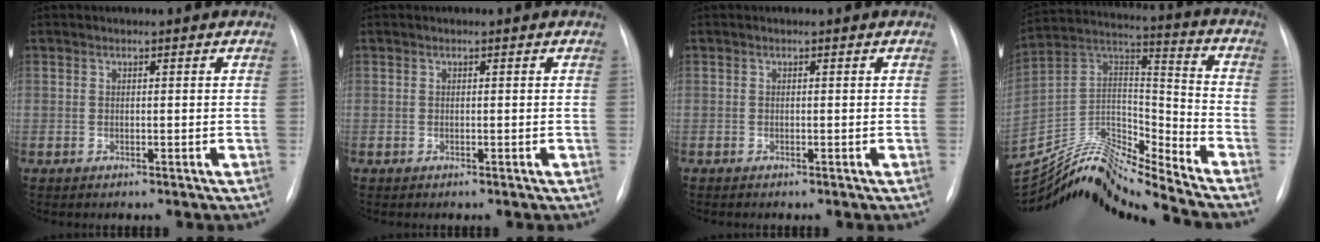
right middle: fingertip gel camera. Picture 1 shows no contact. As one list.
[{"total": 0.0}, {"total": 0.0}, {"total": 17.4, "force": [-16.8, 0.1, 4.7], "torque": [-0.081, 0.062, -0.300]}]